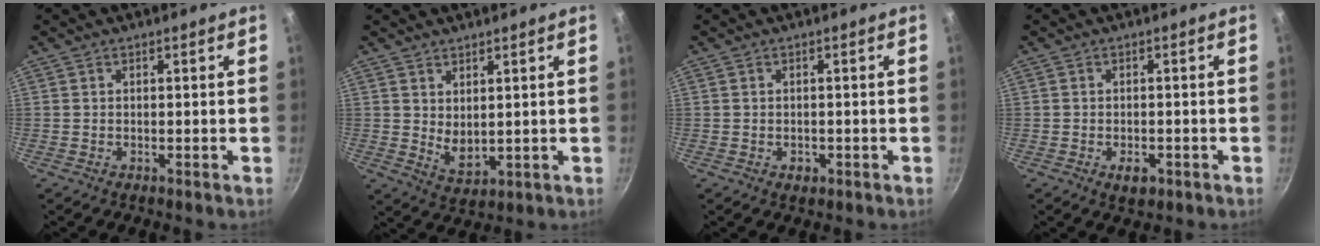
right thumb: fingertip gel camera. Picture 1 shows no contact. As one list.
[{"total": 4.8, "force": [1.8, 2.6, 3.6], "torque": [-0.053, -0.027, 0.039]}, {"total": 1.8, "force": [-0.6, 1.3, 1.0], "torque": [-0.014, 0.002, -0.005]}, {"total": 3.1, "force": [-1.3, 1.8, 2.2], "torque": [-0.029, 0.006, -0.016]}]